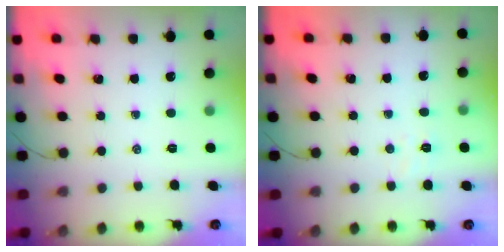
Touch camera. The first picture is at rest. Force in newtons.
{"total": 2.5, "press": 2.4, "slide": 0.8}